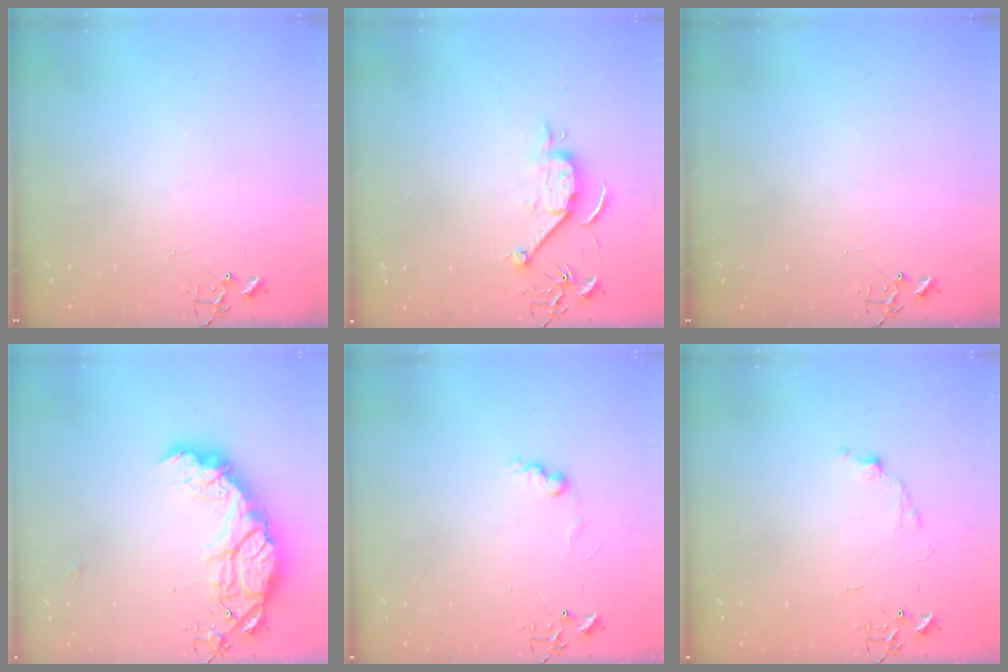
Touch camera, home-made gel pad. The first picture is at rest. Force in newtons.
{"total": 7.9, "press": 7.9, "slide": 0.9}
{"total": 0.0}
{"total": 19.2, "press": 19.1, "slide": 1.5}
{"total": 6.6, "press": 6.5, "slide": 0.9}
{"total": 6.7, "press": 6.7, "slide": 0.9}